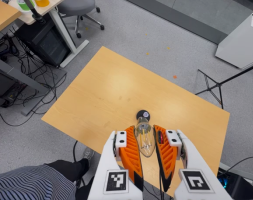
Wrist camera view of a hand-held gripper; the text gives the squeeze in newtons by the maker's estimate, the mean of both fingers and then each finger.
{"total": 21.1, "left": 25.8, "right": 16.4}